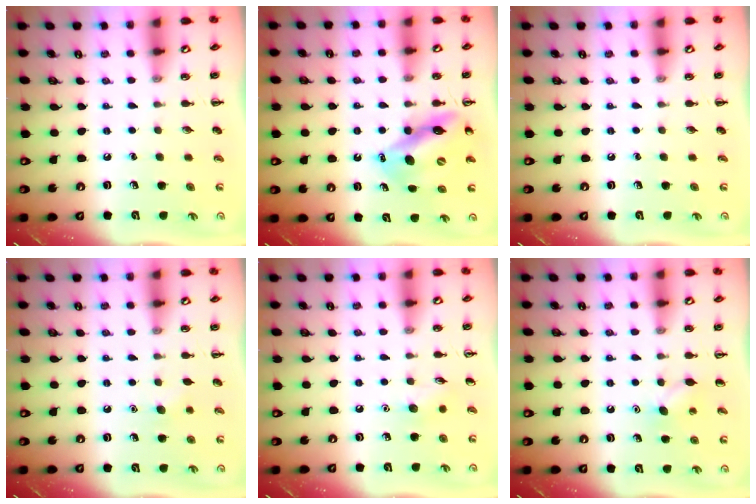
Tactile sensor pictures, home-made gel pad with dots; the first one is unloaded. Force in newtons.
{"total": 12.4, "press": 11.7, "slide": 4.1}
{"total": 0.0}
{"total": 3.5, "press": 3.4, "slide": 0.8}
{"total": 5.6, "press": 5.3, "slide": 1.8}
{"total": 4.6, "press": 4.5, "slide": 1.2}